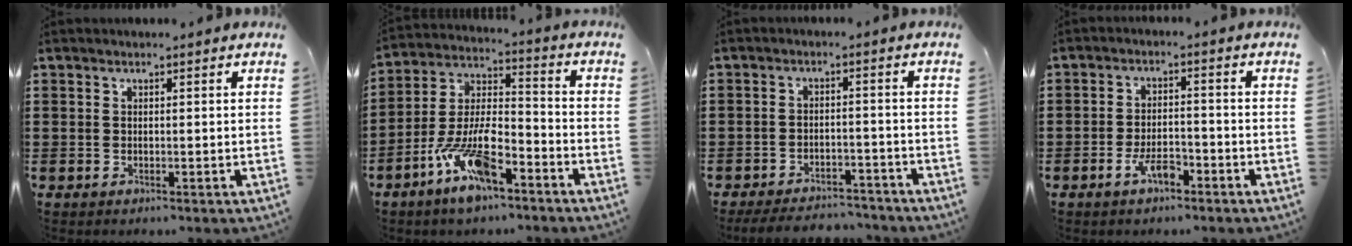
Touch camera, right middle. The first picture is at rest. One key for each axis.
{"total": 11.8, "fx": -7.1, "fy": 4.0, "fz": 8.4, "tx": -0.183, "ty": 0.006, "tz": -0.137}
{"total": 4.1, "fx": -4.0, "fy": 0.6, "fz": 0.6, "tx": -0.017, "ty": 0.003, "tz": -0.086}
{"total": 4.5, "fx": -2.8, "fy": 1.6, "fz": 3.2, "tx": -0.066, "ty": 0.006, "tz": -0.056}